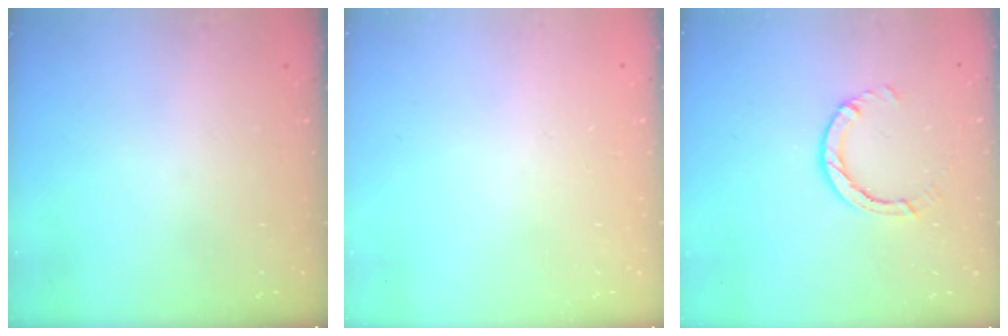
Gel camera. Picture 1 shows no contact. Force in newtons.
{"total": 2.6, "press": 2.6, "slide": 0.2}
{"total": 3.1, "press": 3.0, "slide": 0.5}